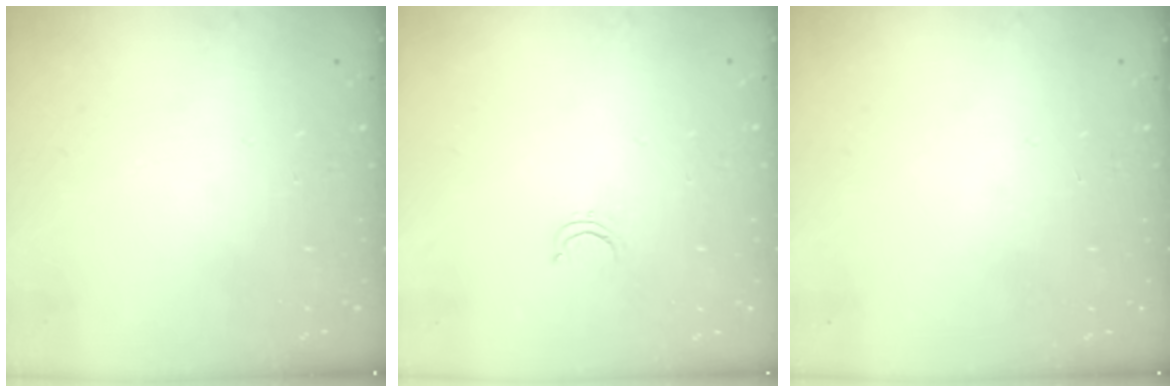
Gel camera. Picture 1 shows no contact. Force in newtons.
{"total": 2.8, "press": 2.8, "slide": 0.2}
{"total": 0.0}